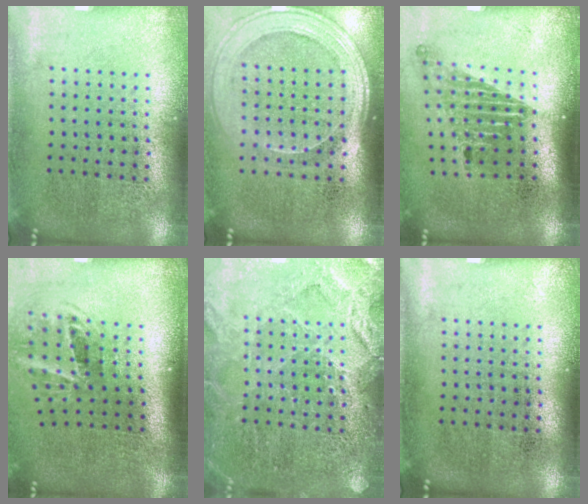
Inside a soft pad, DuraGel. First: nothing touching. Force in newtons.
{"total": 1.8, "press": 1.6, "slide": 0.7}
{"total": 1.7, "press": 1.1, "slide": 1.2}
{"total": 2.0, "press": 1.1, "slide": 1.6}
{"total": 4.9, "press": 4.8, "slide": 0.6}
{"total": 0.0}